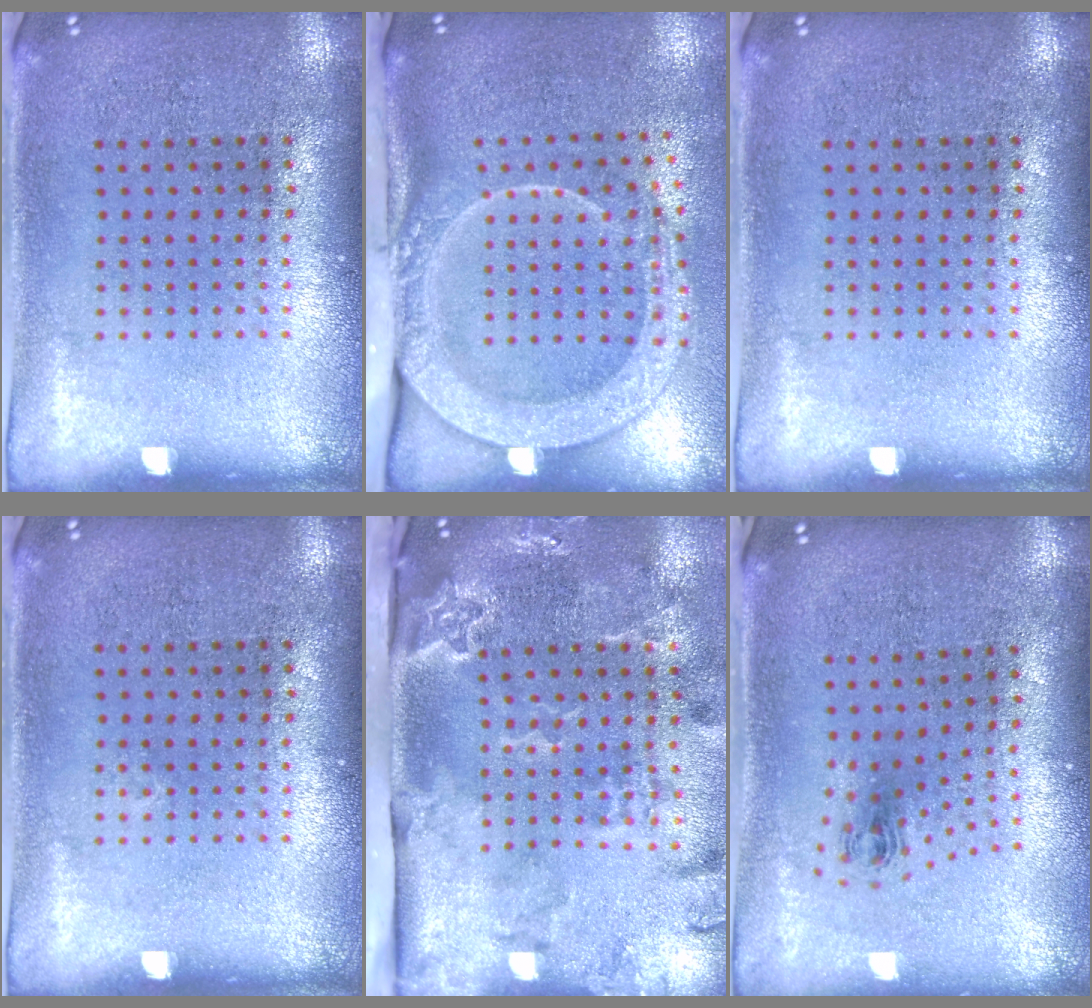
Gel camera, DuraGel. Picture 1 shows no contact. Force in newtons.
{"total": 2.8, "press": 2.1, "slide": 1.9}
{"total": 0.0}
{"total": 0.0}
{"total": 3.5, "press": 2.4, "slide": 2.5}
{"total": 1.0, "press": 0.5, "slide": 0.9}